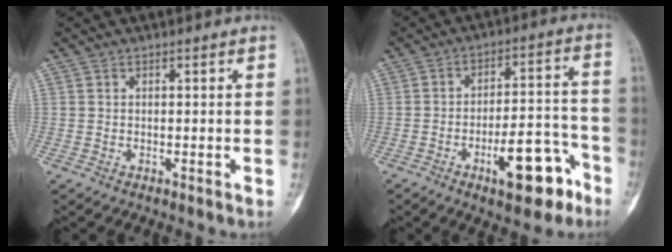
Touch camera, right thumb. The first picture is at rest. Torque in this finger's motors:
{"motor_torque": [2.00, 0.96, 1.12, -1.20, 0.30]}